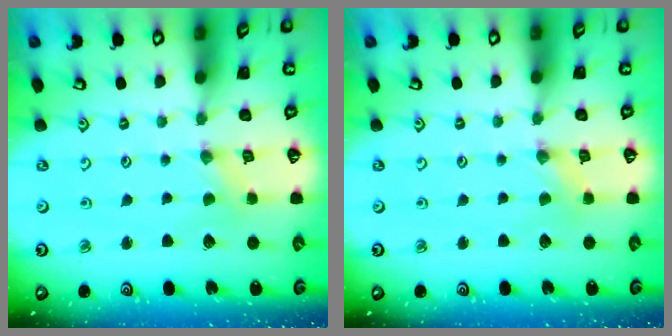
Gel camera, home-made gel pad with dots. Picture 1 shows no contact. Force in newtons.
{"total": 1.2, "press": 1.2, "slide": 0.2}